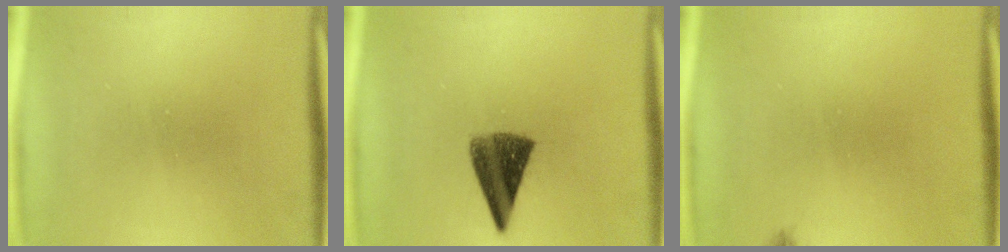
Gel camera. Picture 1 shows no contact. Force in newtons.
{"total": 8.0}
{"total": 0.7}